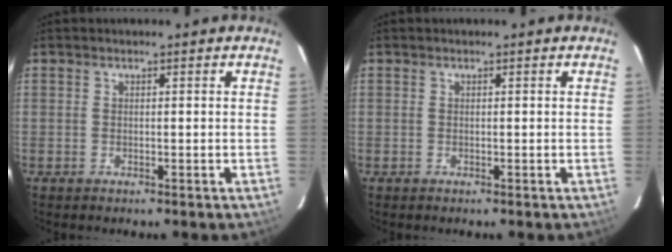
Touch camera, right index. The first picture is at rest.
{"total": 0.0}